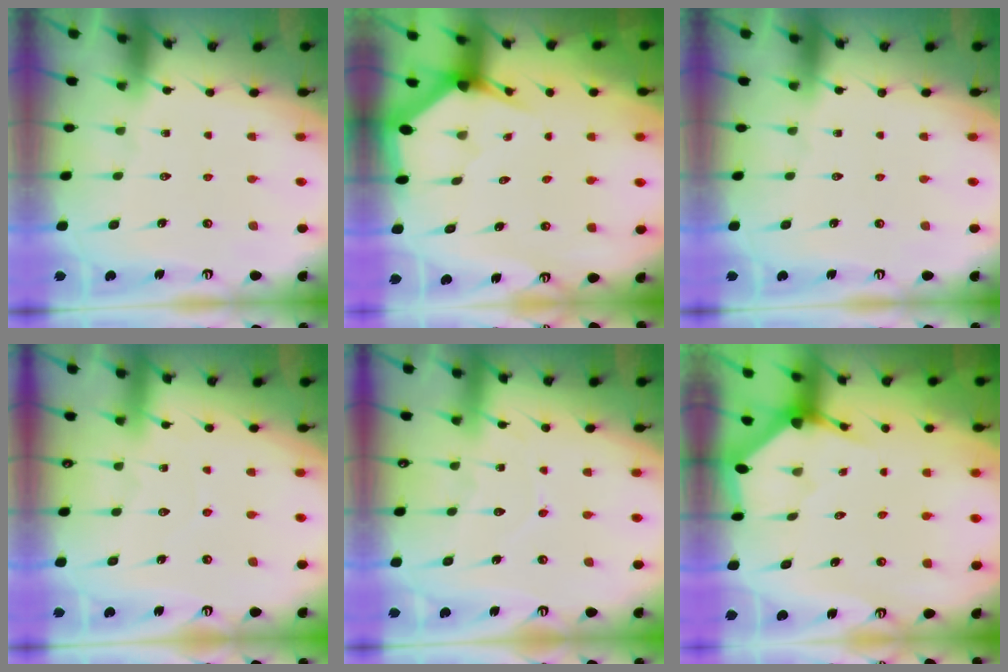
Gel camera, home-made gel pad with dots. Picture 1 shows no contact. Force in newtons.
{"total": 3.0, "press": 3.0, "slide": 0.1}
{"total": 0.0}
{"total": 3.5, "press": 3.5, "slide": 0.3}
{"total": 6.3, "press": 6.3, "slide": 0.7}
{"total": 3.2, "press": 3.1, "slide": 0.3}